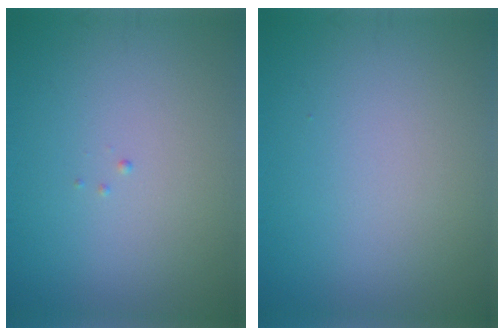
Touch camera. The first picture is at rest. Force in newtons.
{"total": 0.0}